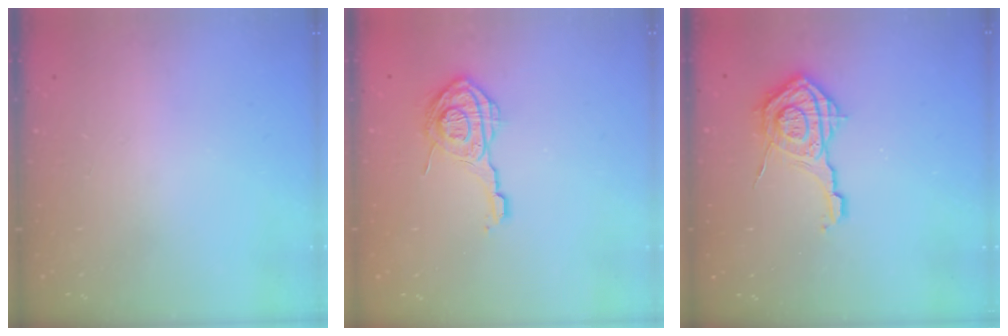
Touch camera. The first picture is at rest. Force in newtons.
{"total": 14.0, "press": 14.0, "slide": 0.6}
{"total": 13.6, "press": 13.5, "slide": 1.4}